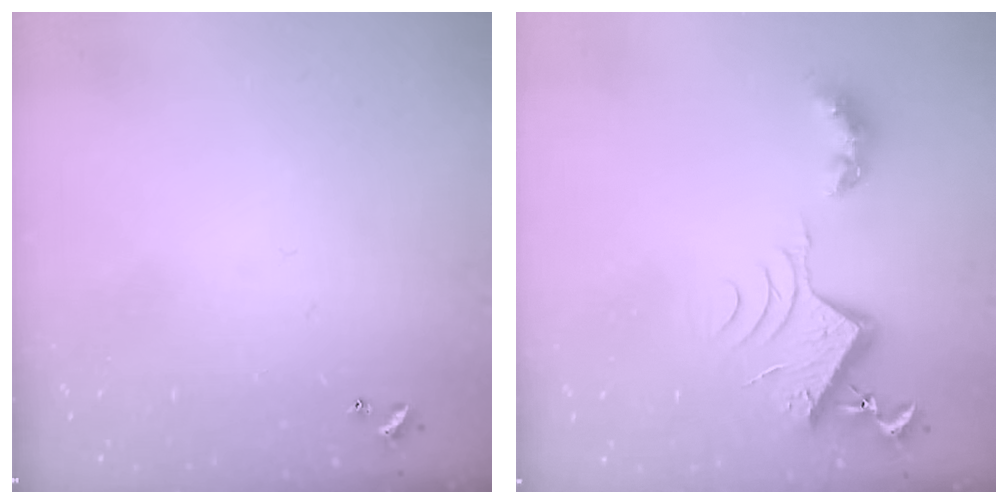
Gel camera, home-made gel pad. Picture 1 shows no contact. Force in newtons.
{"total": 8.0, "press": 8.0, "slide": 0.8}